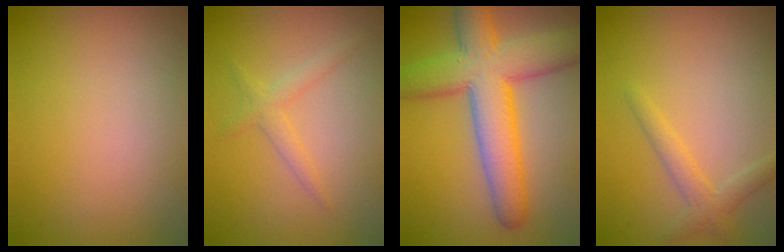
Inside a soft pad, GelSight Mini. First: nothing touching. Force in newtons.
{"total": 1.6, "press": 1.6, "slide": 0.1}
{"total": 9.5, "press": 9.5, "slide": 0.3}
{"total": 2.1, "press": 2.1, "slide": 0.1}